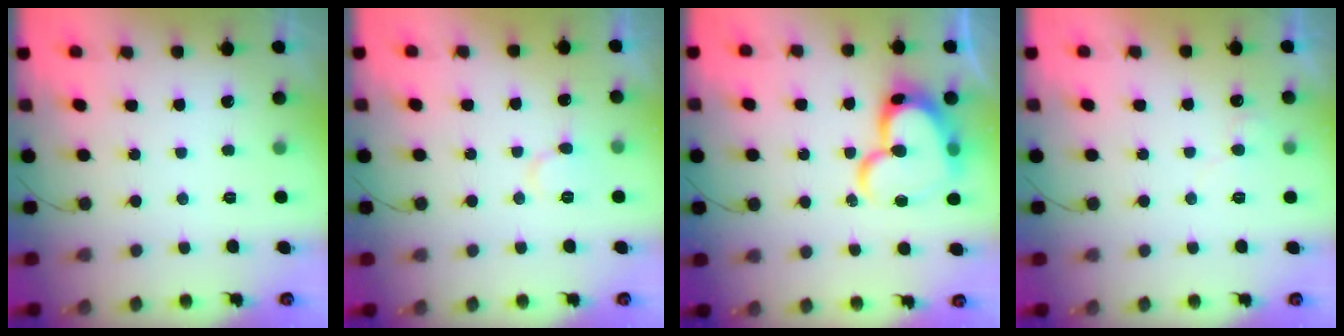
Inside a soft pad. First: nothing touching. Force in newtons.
{"total": 6.8, "press": 6.8, "slide": 0.5}
{"total": 19.9, "press": 19.8, "slide": 2.3}
{"total": 6.5, "press": 6.5, "slide": 0.5}